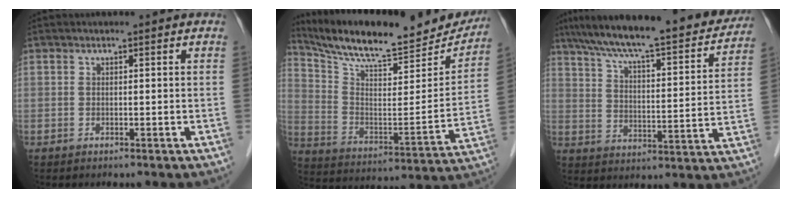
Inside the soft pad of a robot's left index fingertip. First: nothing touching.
{"total": 23.9, "force": [21.3, 4.9, 9.5], "torque": [-0.157, -0.025, 0.315]}
{"total": 24.3, "force": [21.1, 3.4, 11.6], "torque": [-0.189, -0.006, 0.292]}